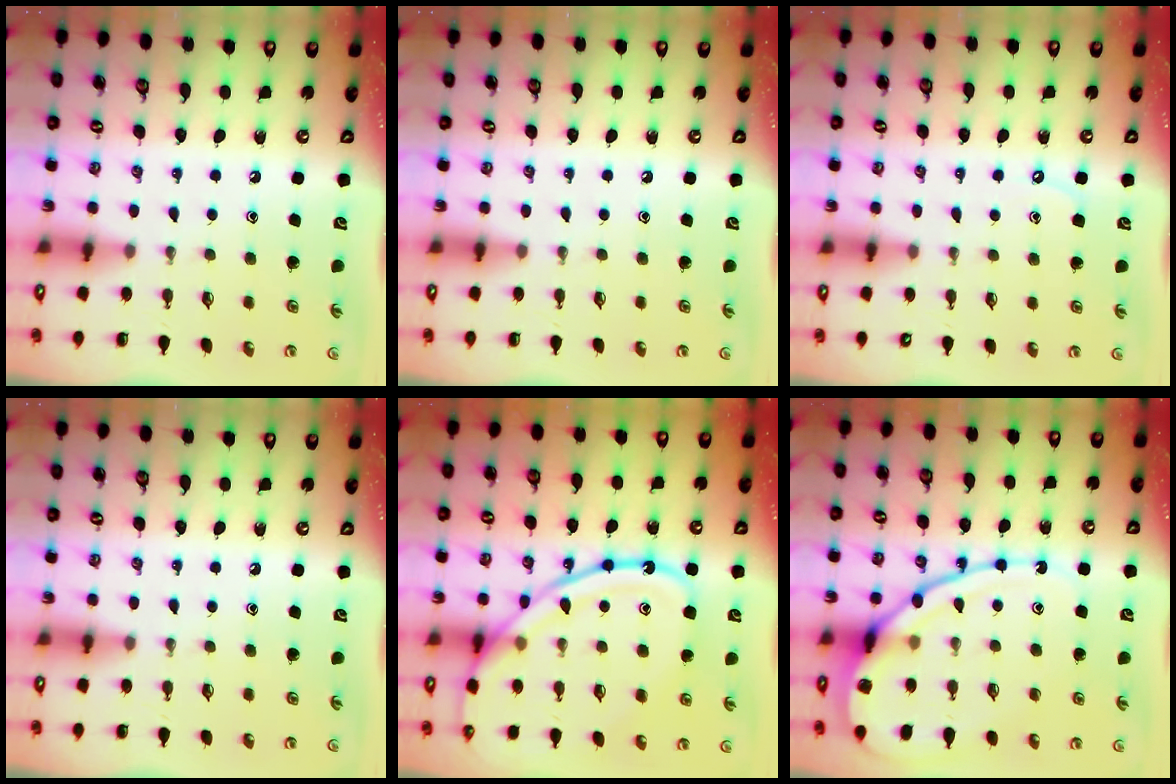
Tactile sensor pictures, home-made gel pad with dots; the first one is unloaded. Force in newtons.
{"total": 0.0}
{"total": 3.4, "press": 3.4, "slide": 0.5}
{"total": 0.0}
{"total": 19.4, "press": 19.3, "slide": 1.9}
{"total": 14.4, "press": 14.3, "slide": 1.4}